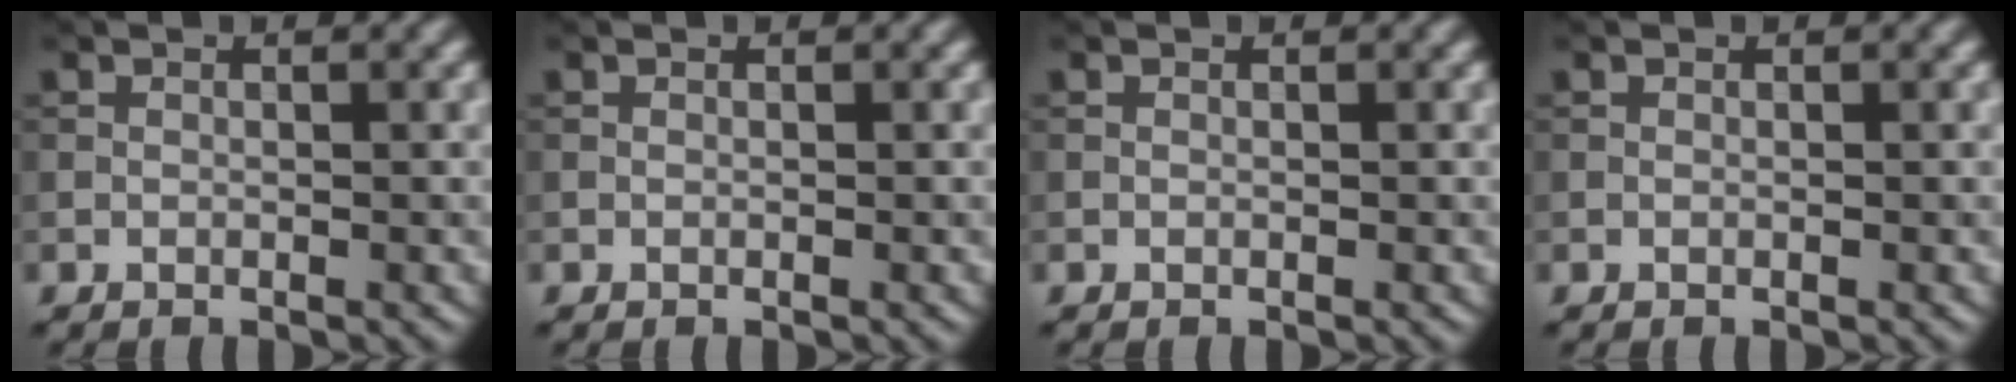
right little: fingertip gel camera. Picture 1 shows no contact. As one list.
[{"total": 0.0}, {"total": 0.0}, {"total": 0.0}]